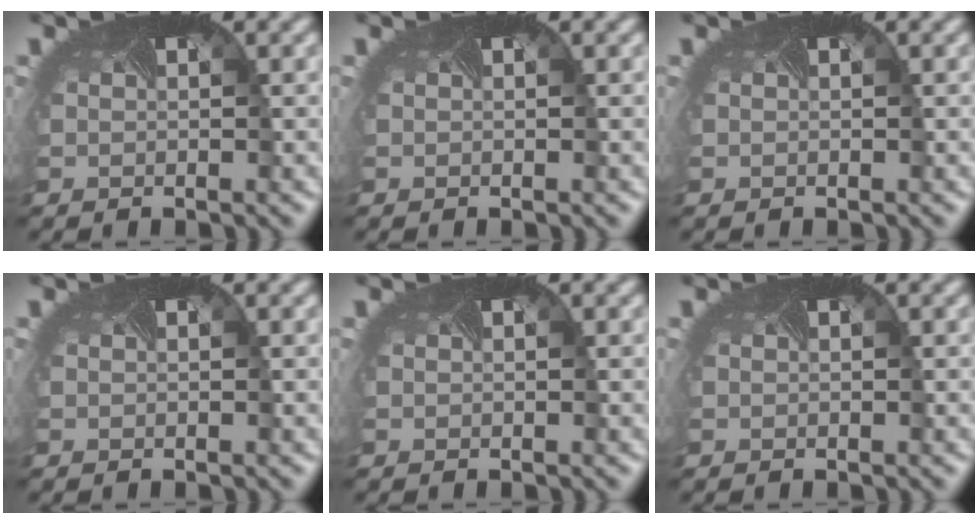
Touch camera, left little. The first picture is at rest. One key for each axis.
{"total": 0.0}
{"total": 0.0}
{"total": 0.0}
{"total": 0.0}
{"total": 0.0}